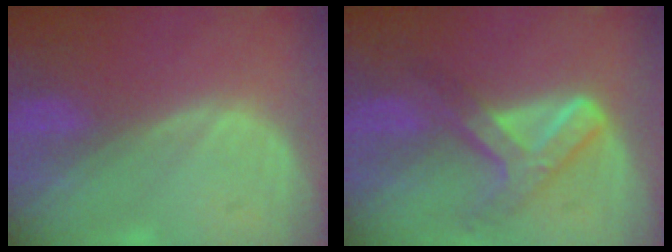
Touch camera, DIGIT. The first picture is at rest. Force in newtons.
{"total": 7.2, "press": 6.2, "slide": 3.7}